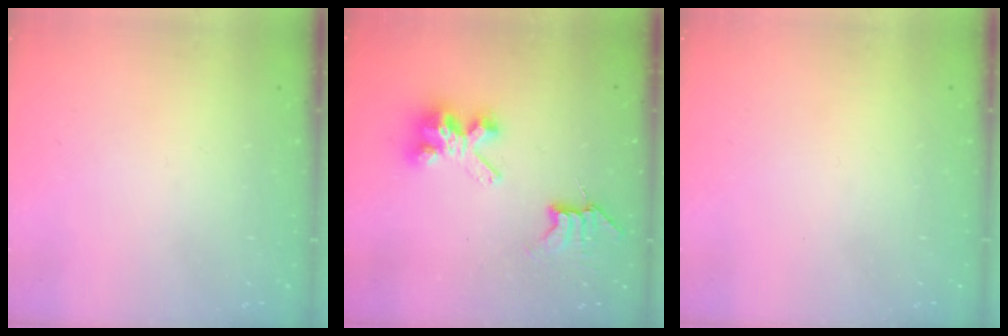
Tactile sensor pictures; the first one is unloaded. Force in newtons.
{"total": 9.6, "press": 9.6, "slide": 0.7}
{"total": 0.0}